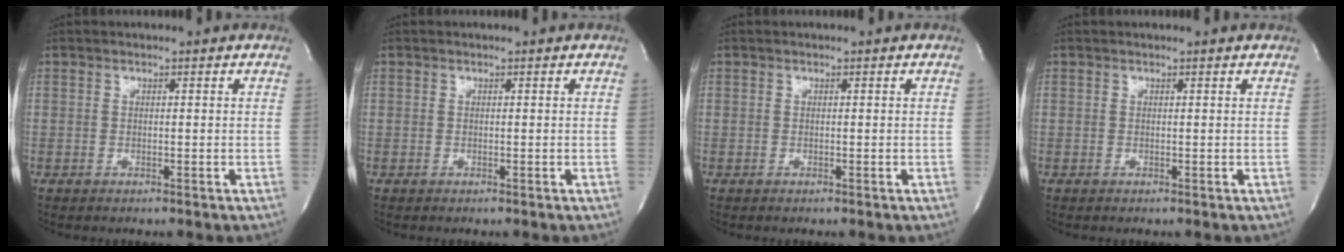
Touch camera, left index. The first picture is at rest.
{"total": 0.0}
{"total": 0.0}
{"total": 0.5, "force": [0.5, -0.1, 0.1], "torque": [-0.007, -0.004, 0.007]}